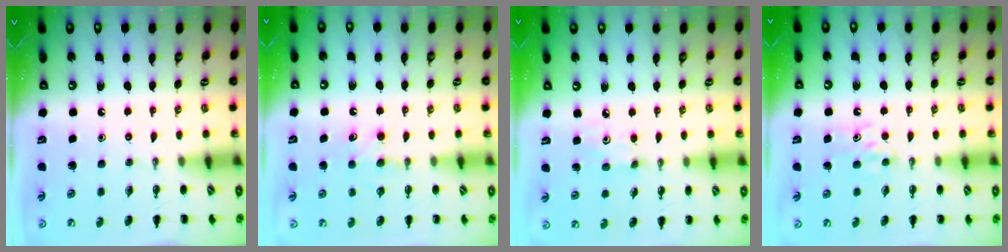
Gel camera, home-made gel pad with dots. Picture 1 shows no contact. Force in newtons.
{"total": 6.0, "press": 5.8, "slide": 1.7}
{"total": 2.7, "press": 2.7, "slide": 0.5}
{"total": 5.1, "press": 4.9, "slide": 1.5}